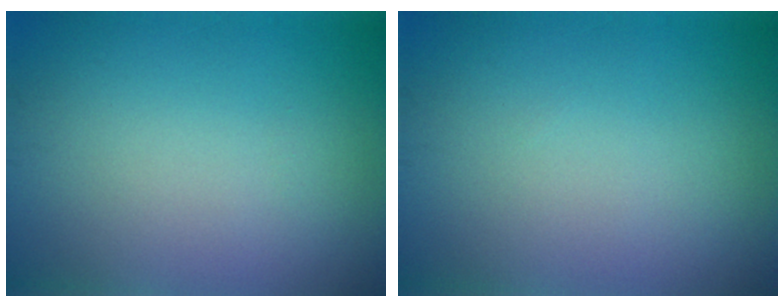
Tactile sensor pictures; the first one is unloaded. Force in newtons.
{"total": 0.0}